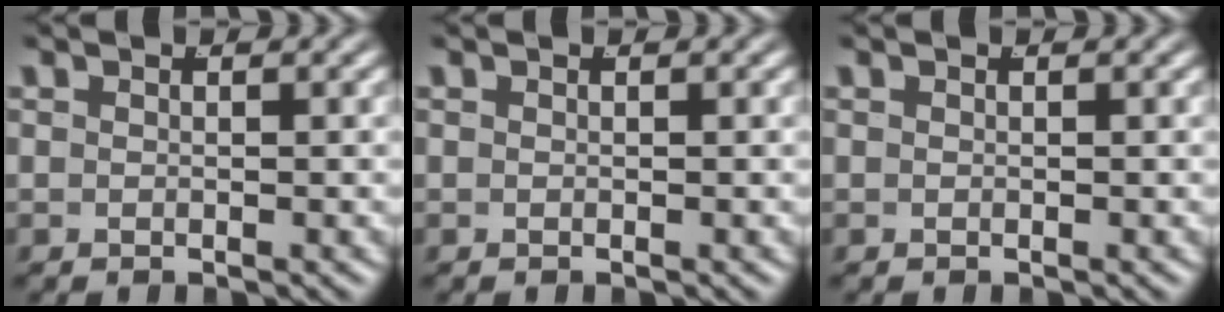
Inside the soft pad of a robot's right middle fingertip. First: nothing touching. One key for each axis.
{"total": 0.0}
{"total": 0.0}